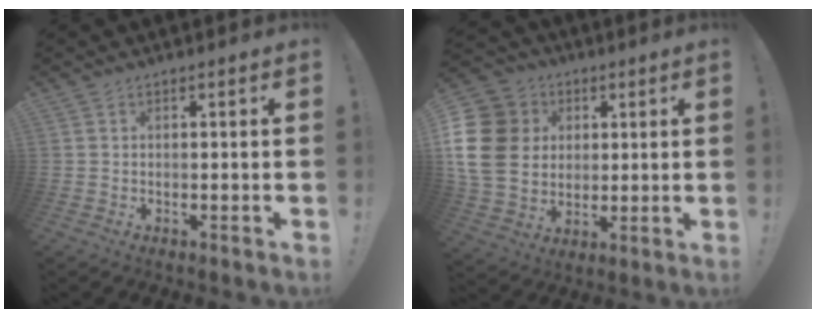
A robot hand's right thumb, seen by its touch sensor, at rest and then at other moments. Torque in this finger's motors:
{"motor_torque": [2.16, 2.15, 0.24, 0.40, 0.47]}